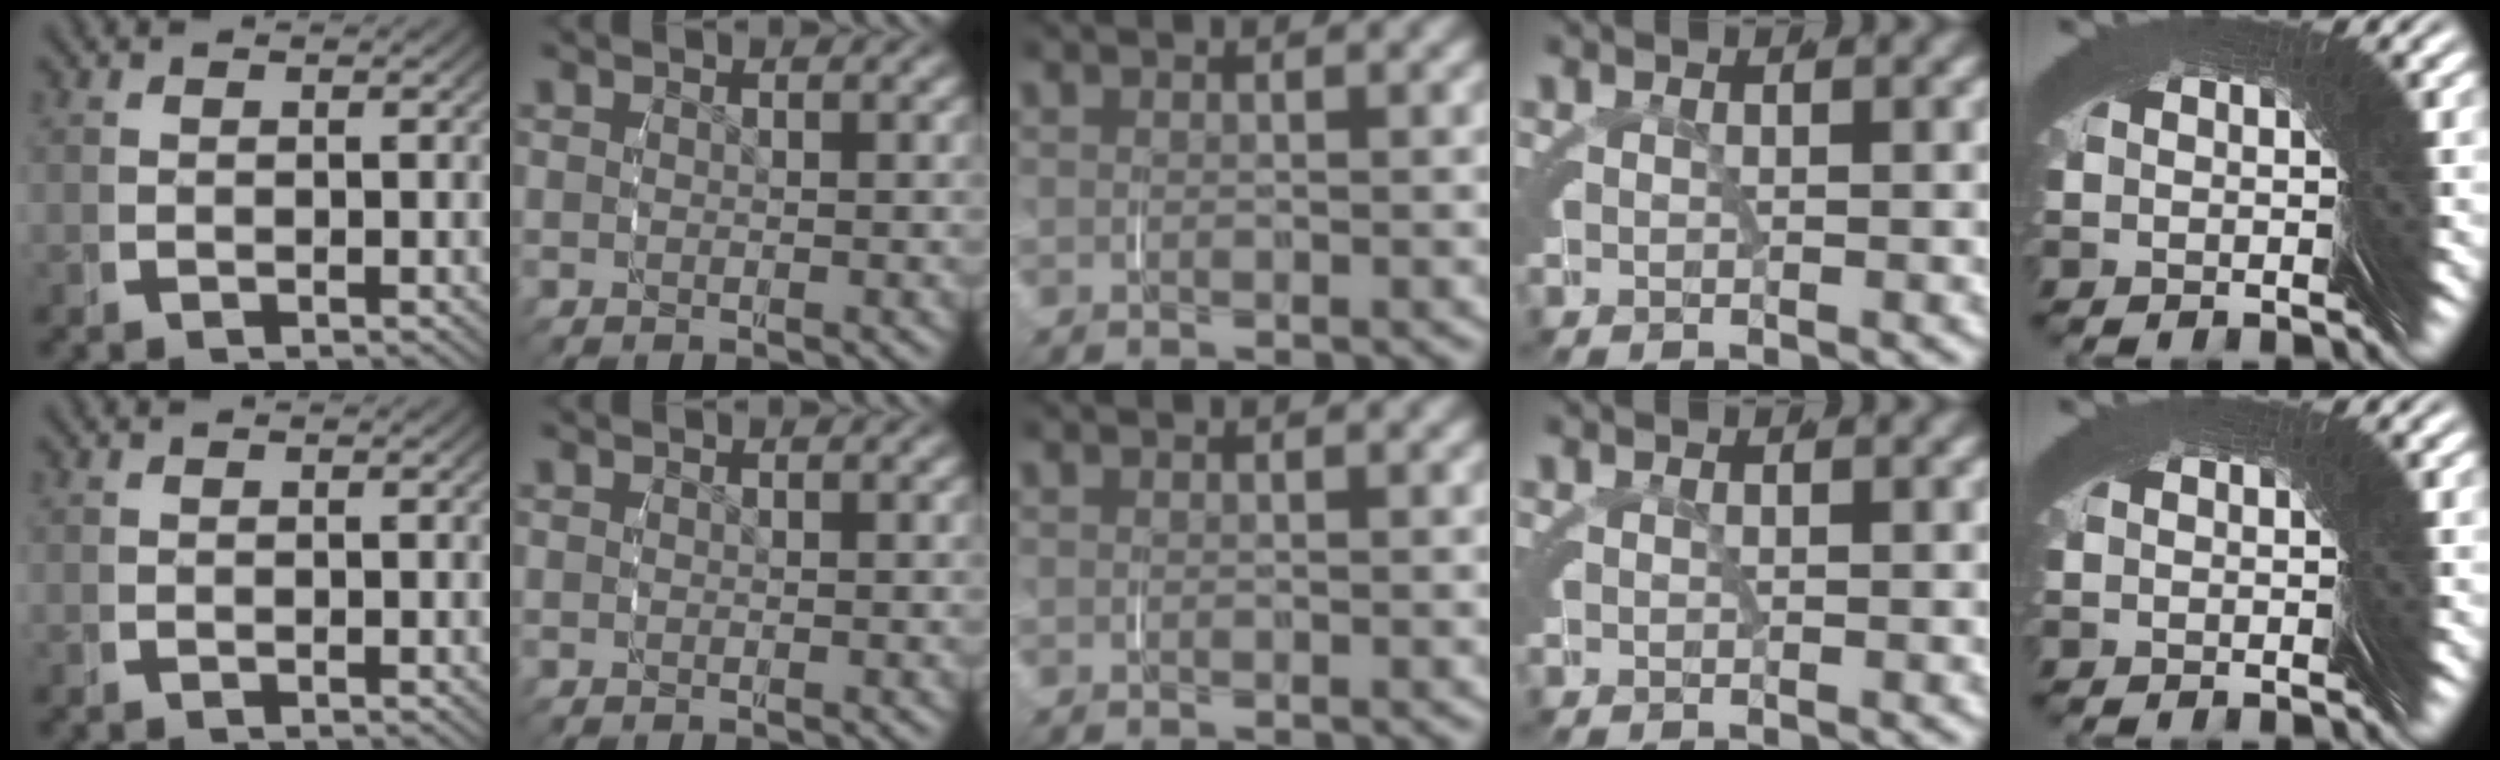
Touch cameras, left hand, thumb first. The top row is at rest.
{}